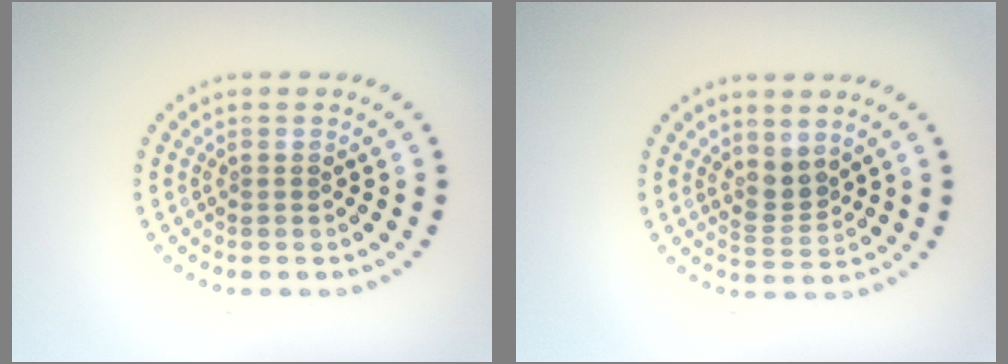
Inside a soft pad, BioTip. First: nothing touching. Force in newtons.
{"total": 2.2, "press": 1.6, "slide": 1.5}